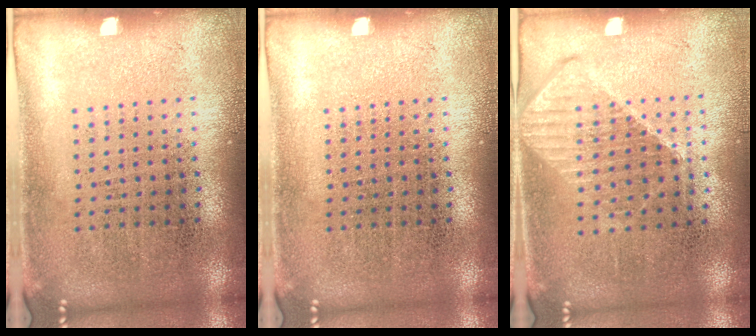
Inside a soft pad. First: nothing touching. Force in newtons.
{"total": 0.0}
{"total": 1.2, "press": 1.1, "slide": 0.4}